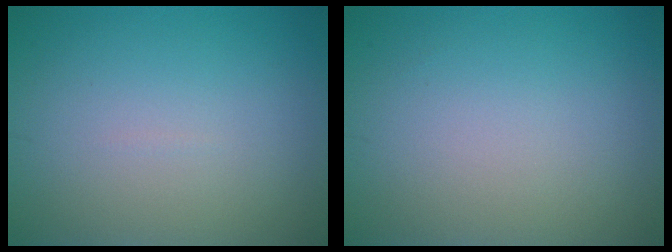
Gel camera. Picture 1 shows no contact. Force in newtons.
{"total": 0.0}